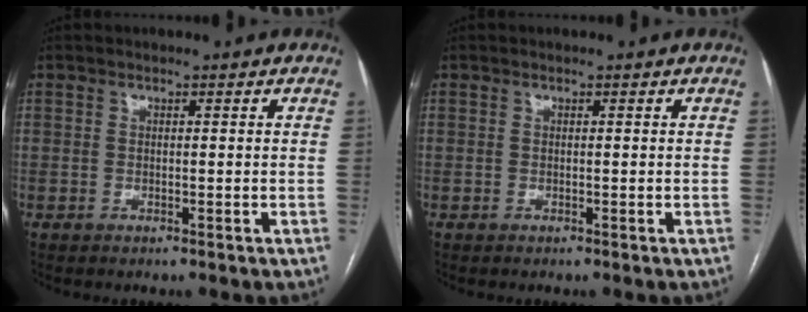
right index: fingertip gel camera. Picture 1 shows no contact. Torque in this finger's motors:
{"motor_torque": [0.00, 0.00, 0.00, 0.00]}